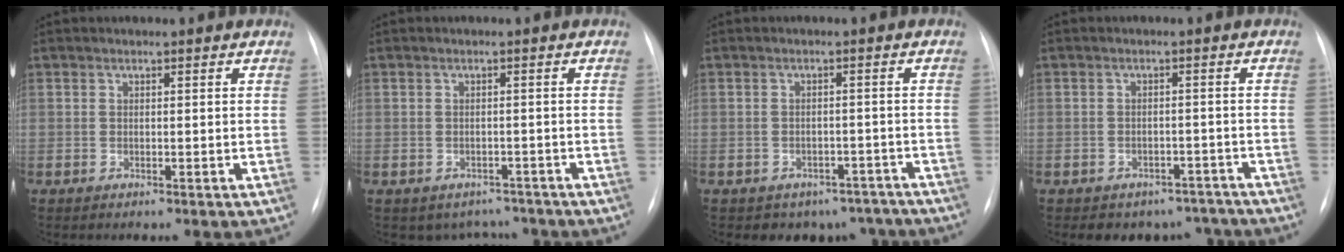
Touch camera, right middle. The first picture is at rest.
{"total": 4.6, "force": [-3.8, 2.7, 0.3], "torque": [0.007, 0.016, -0.044]}
{"total": 8.0, "force": [-6.3, 4.9, 0.7], "torque": [0.011, 0.024, -0.068]}
{"total": 7.4, "force": [-6.2, 4.0, 0.3], "torque": [0.018, 0.024, -0.070]}